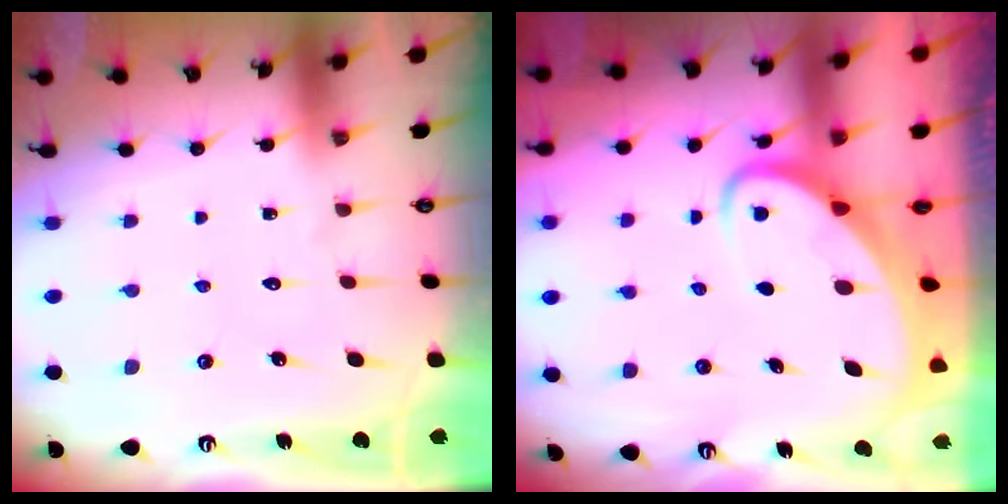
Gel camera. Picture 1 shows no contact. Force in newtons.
{"total": 3.6, "press": 3.5, "slide": 0.4}